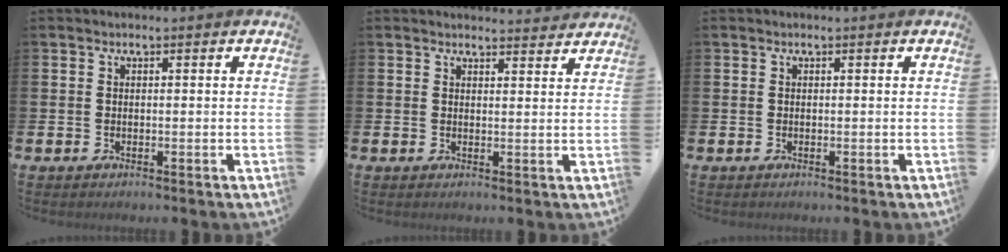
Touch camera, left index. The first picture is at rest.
{"total": 2.4, "force": [2.4, 0.3, 0.0], "torque": [0.005, -0.017, 0.042]}
{"total": 0.0}